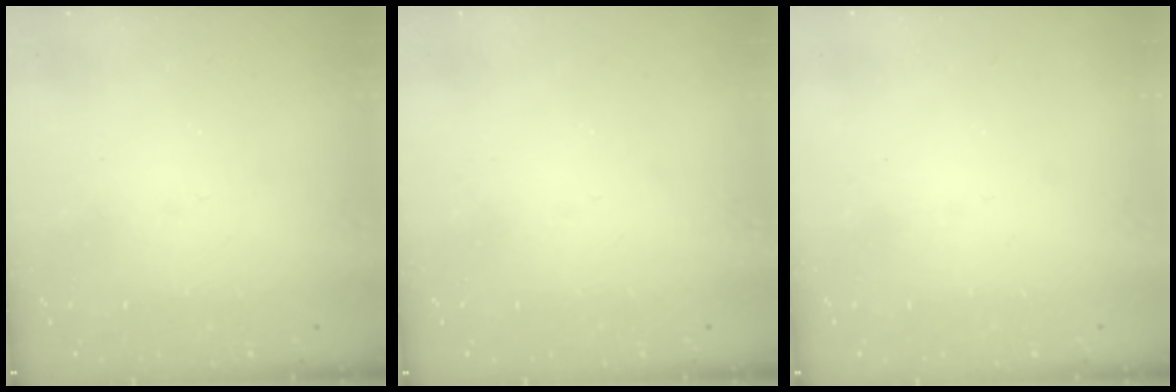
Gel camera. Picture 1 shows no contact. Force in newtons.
{"total": 0.0}
{"total": 0.0}